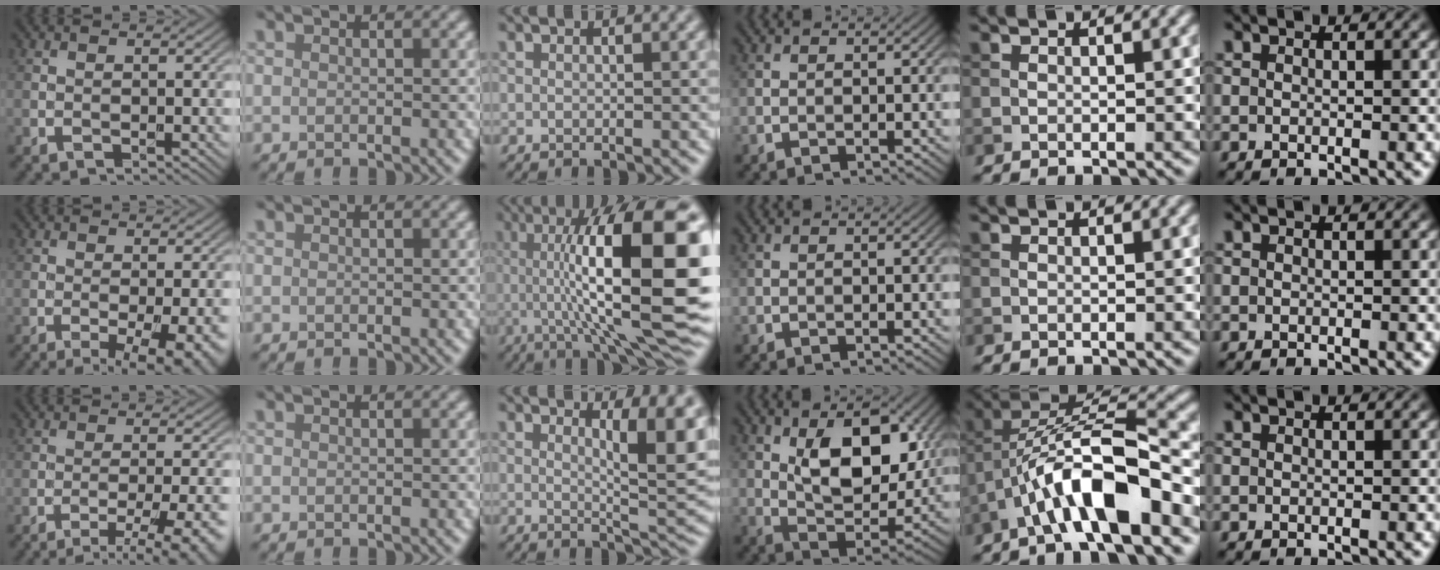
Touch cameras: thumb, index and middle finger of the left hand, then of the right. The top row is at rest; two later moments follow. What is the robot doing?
{"motion": "unscrew", "object": "dispenser bottle"}